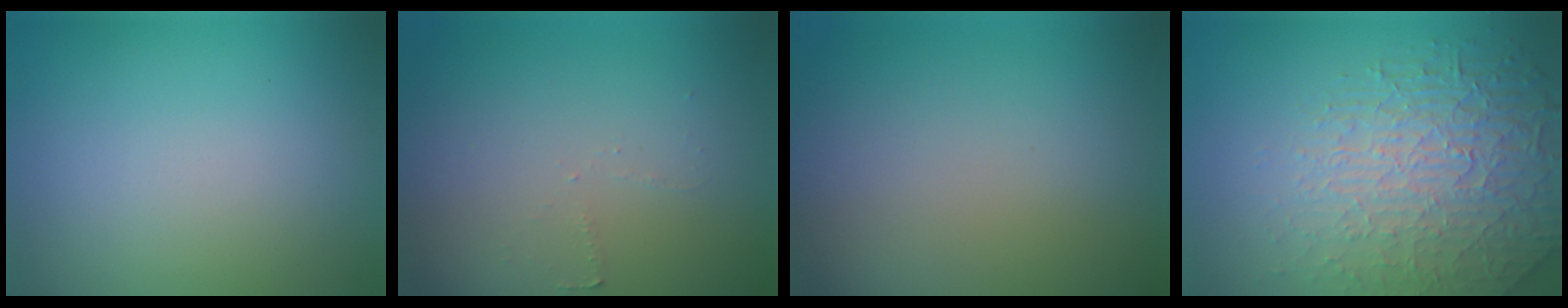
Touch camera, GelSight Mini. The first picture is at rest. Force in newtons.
{"total": 0.9, "press": 0.8, "slide": 0.3}
{"total": 0.0}
{"total": 5.9, "press": 5.0, "slide": 3.0}